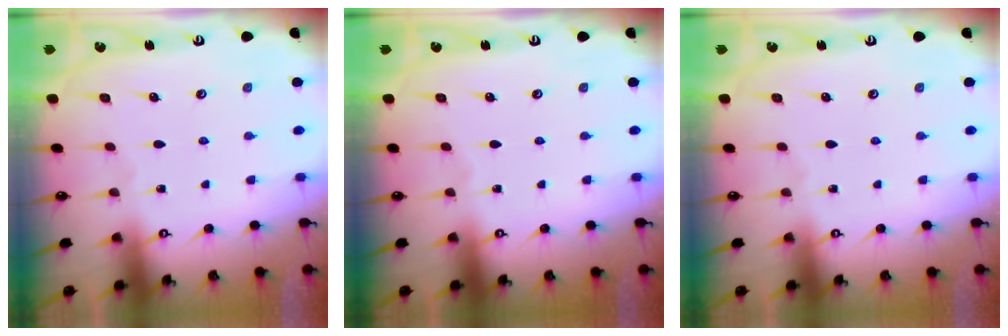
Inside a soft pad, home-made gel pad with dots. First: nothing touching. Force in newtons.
{"total": 0.0}
{"total": 0.0}